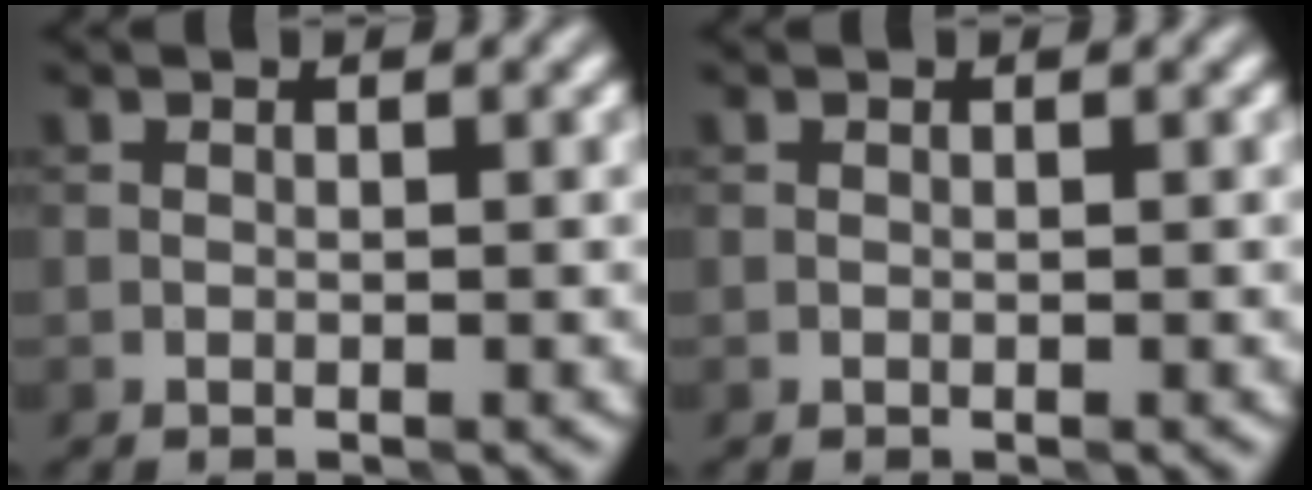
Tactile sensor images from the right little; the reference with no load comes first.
{"total": 0.0}